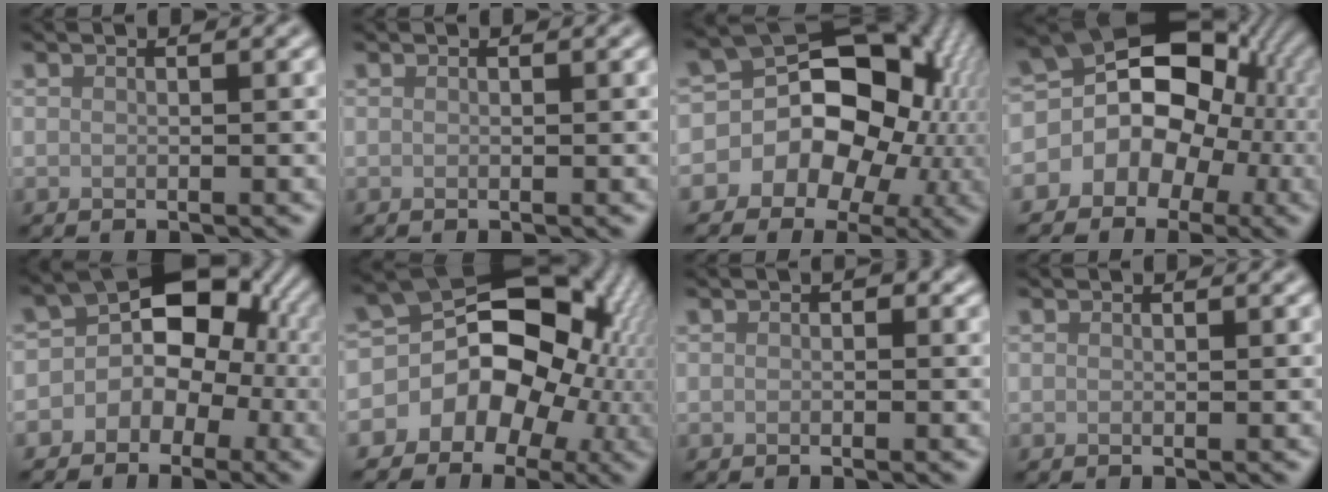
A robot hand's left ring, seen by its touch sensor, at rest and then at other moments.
{"total": 0.0}
{"total": 16.4, "force": [-1.1, 13.5, 9.2], "torque": [-0.129, 0.013, -0.043]}
{"total": 11.8, "force": [-0.2, 9.9, 6.4], "torque": [-0.080, 0.021, -0.034]}
{"total": 8.8, "force": [-0.4, 7.1, 5.2], "torque": [-0.016, 0.024, -0.043]}
{"total": 13.8, "force": [-1.3, 10.5, 8.8], "torque": [-0.109, 0.002, -0.020]}
{"total": 0.8, "force": [0.1, 0.5, 0.5], "torque": [-0.003, -0.002, 0.000]}
{"total": 0.0}